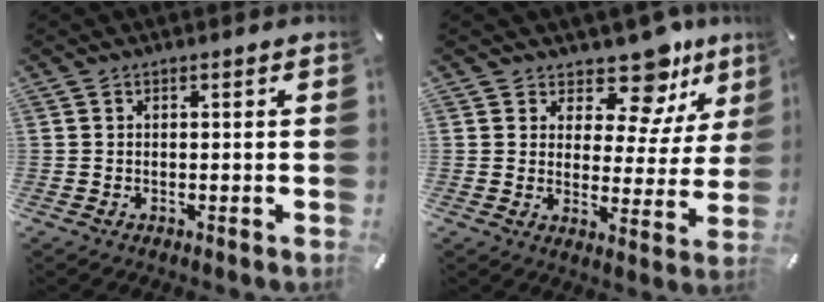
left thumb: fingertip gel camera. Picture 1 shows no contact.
{"total": 12.0, "force": [10.0, 4.9, 4.6], "torque": [-0.071, -0.083, 0.177]}